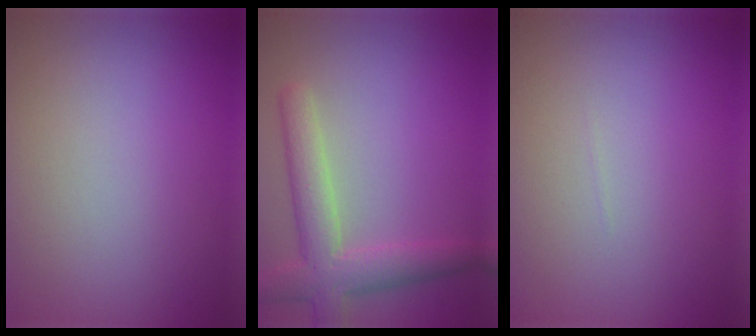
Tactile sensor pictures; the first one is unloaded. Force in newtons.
{"total": 4.8, "press": 4.8, "slide": 0.3}
{"total": 0.0}